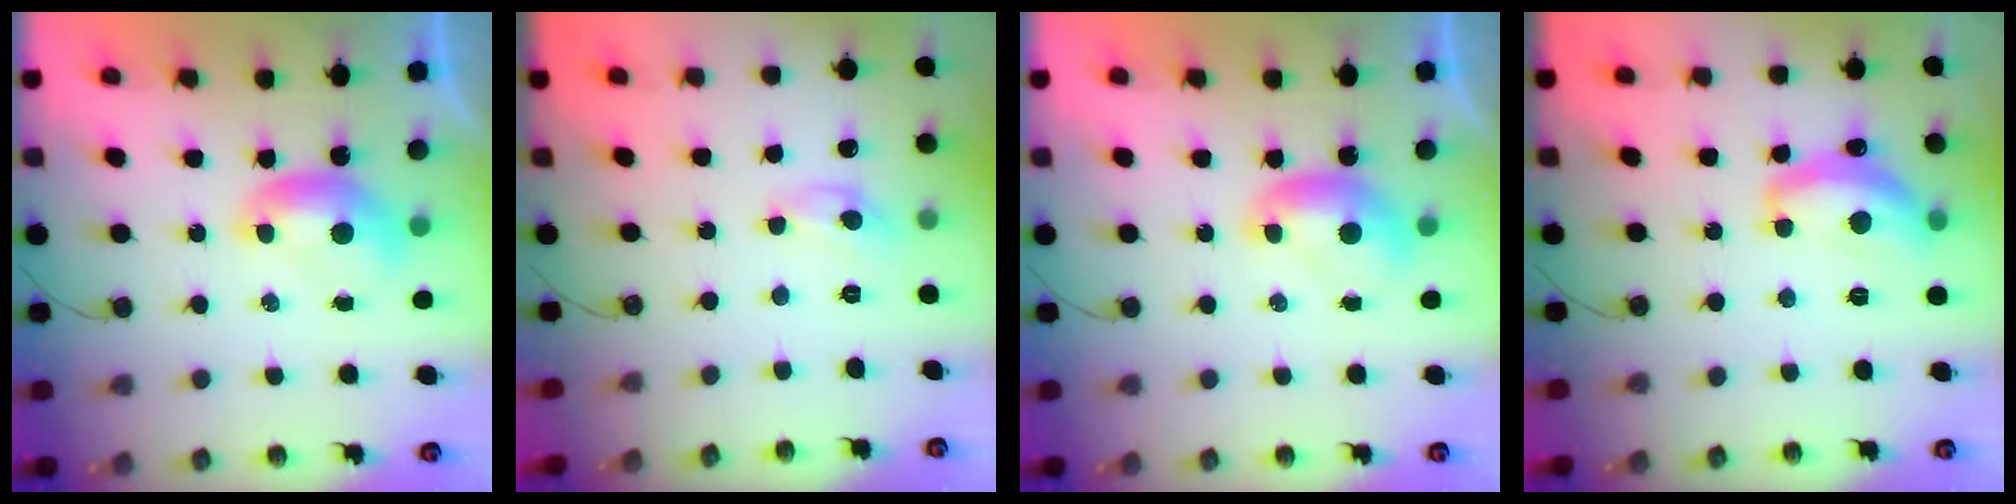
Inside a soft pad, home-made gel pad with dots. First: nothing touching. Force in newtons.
{"total": 3.1, "press": 3.0, "slide": 0.4}
{"total": 0.0}
{"total": 8.5, "press": 8.5, "slide": 0.6}